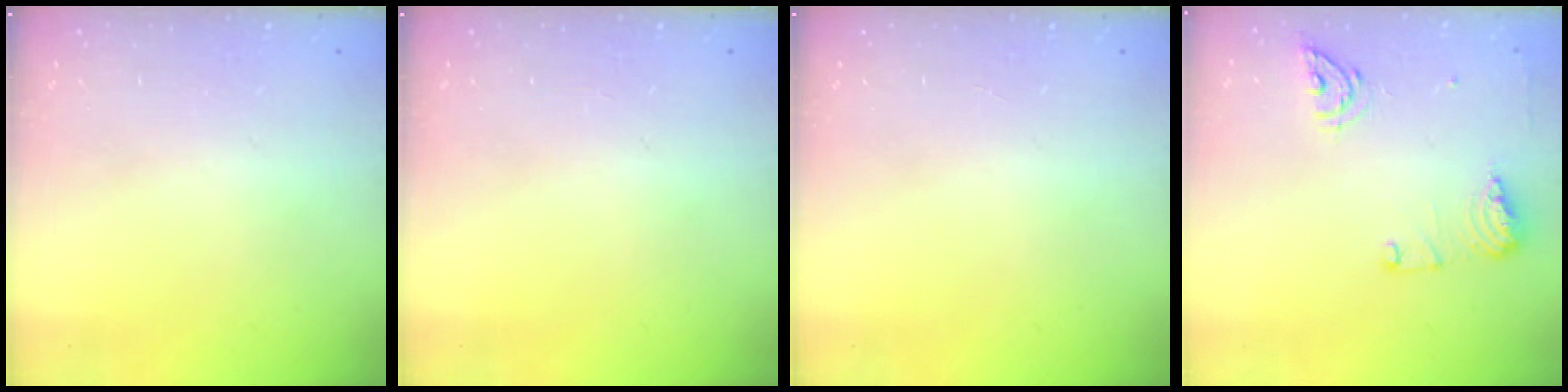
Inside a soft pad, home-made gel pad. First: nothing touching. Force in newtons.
{"total": 0.0}
{"total": 0.0}
{"total": 11.7, "press": 11.5, "slide": 2.3}